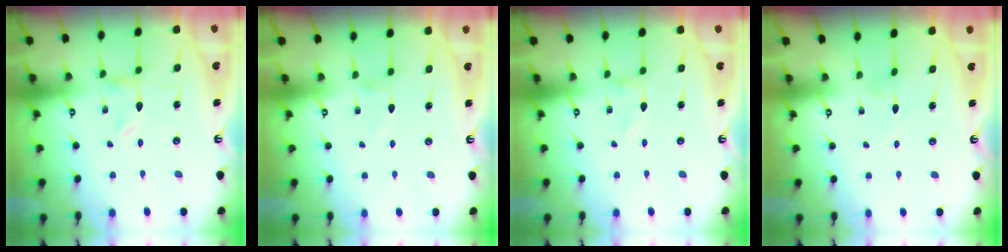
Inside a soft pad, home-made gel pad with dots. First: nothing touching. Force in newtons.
{"total": 2.5, "press": 2.5, "slide": 0.4}
{"total": 0.0}
{"total": 1.9, "press": 1.9, "slide": 0.4}